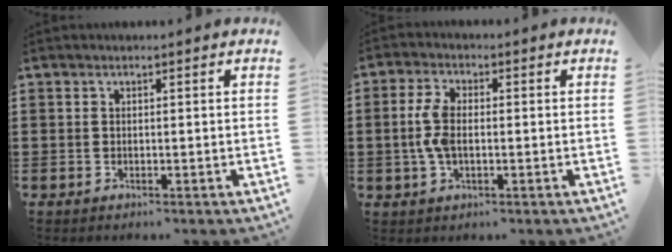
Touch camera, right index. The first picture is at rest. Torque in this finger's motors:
{"motor_torque": [0.35, 0.36, 0.20, 0.07]}